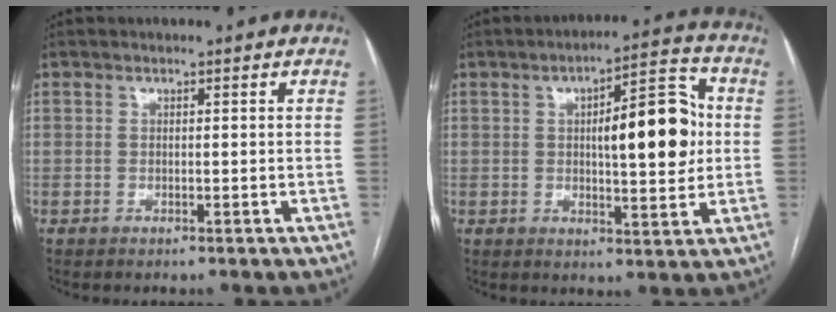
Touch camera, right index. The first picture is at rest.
{"total": 12.5, "force": [1.3, 3.4, 11.9], "torque": [-0.168, 0.024, 0.021]}